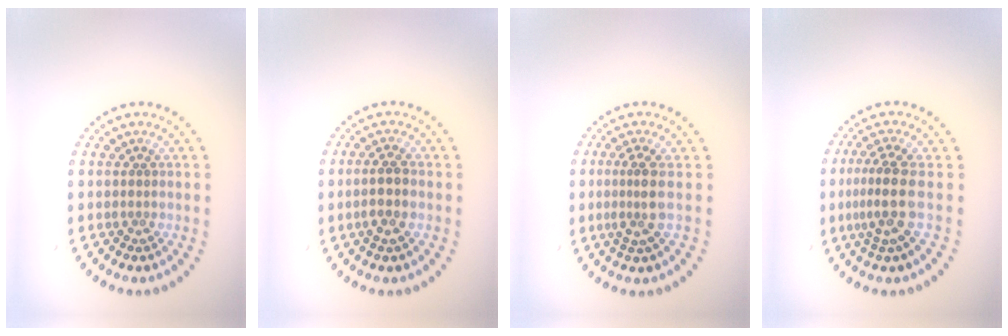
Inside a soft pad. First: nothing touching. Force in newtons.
{"total": 2.3, "press": 2.1, "slide": 0.8}
{"total": 2.5, "press": 1.8, "slide": 1.7}
{"total": 3.4, "press": 2.6, "slide": 2.2}